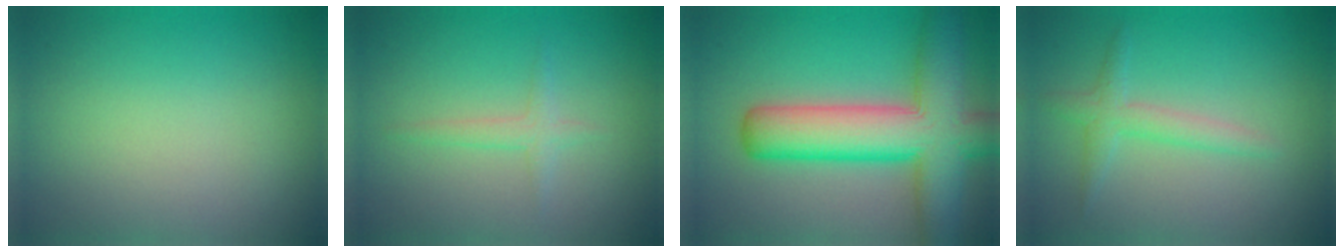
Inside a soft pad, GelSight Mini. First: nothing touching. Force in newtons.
{"total": 1.3, "press": 1.3, "slide": 0.1}
{"total": 9.8, "press": 9.8, "slide": 0.3}
{"total": 2.0, "press": 2.0, "slide": 0.1}